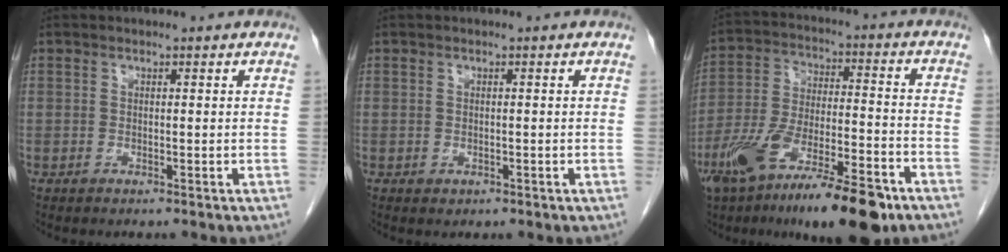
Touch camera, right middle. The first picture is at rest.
{"total": 0.6, "force": [-0.2, 0.5, 0.3], "torque": [-0.007, 0.000, 0.002]}
{"total": 19.1, "force": [-12.0, 3.9, 14.3], "torque": [-0.232, -0.025, -0.208]}